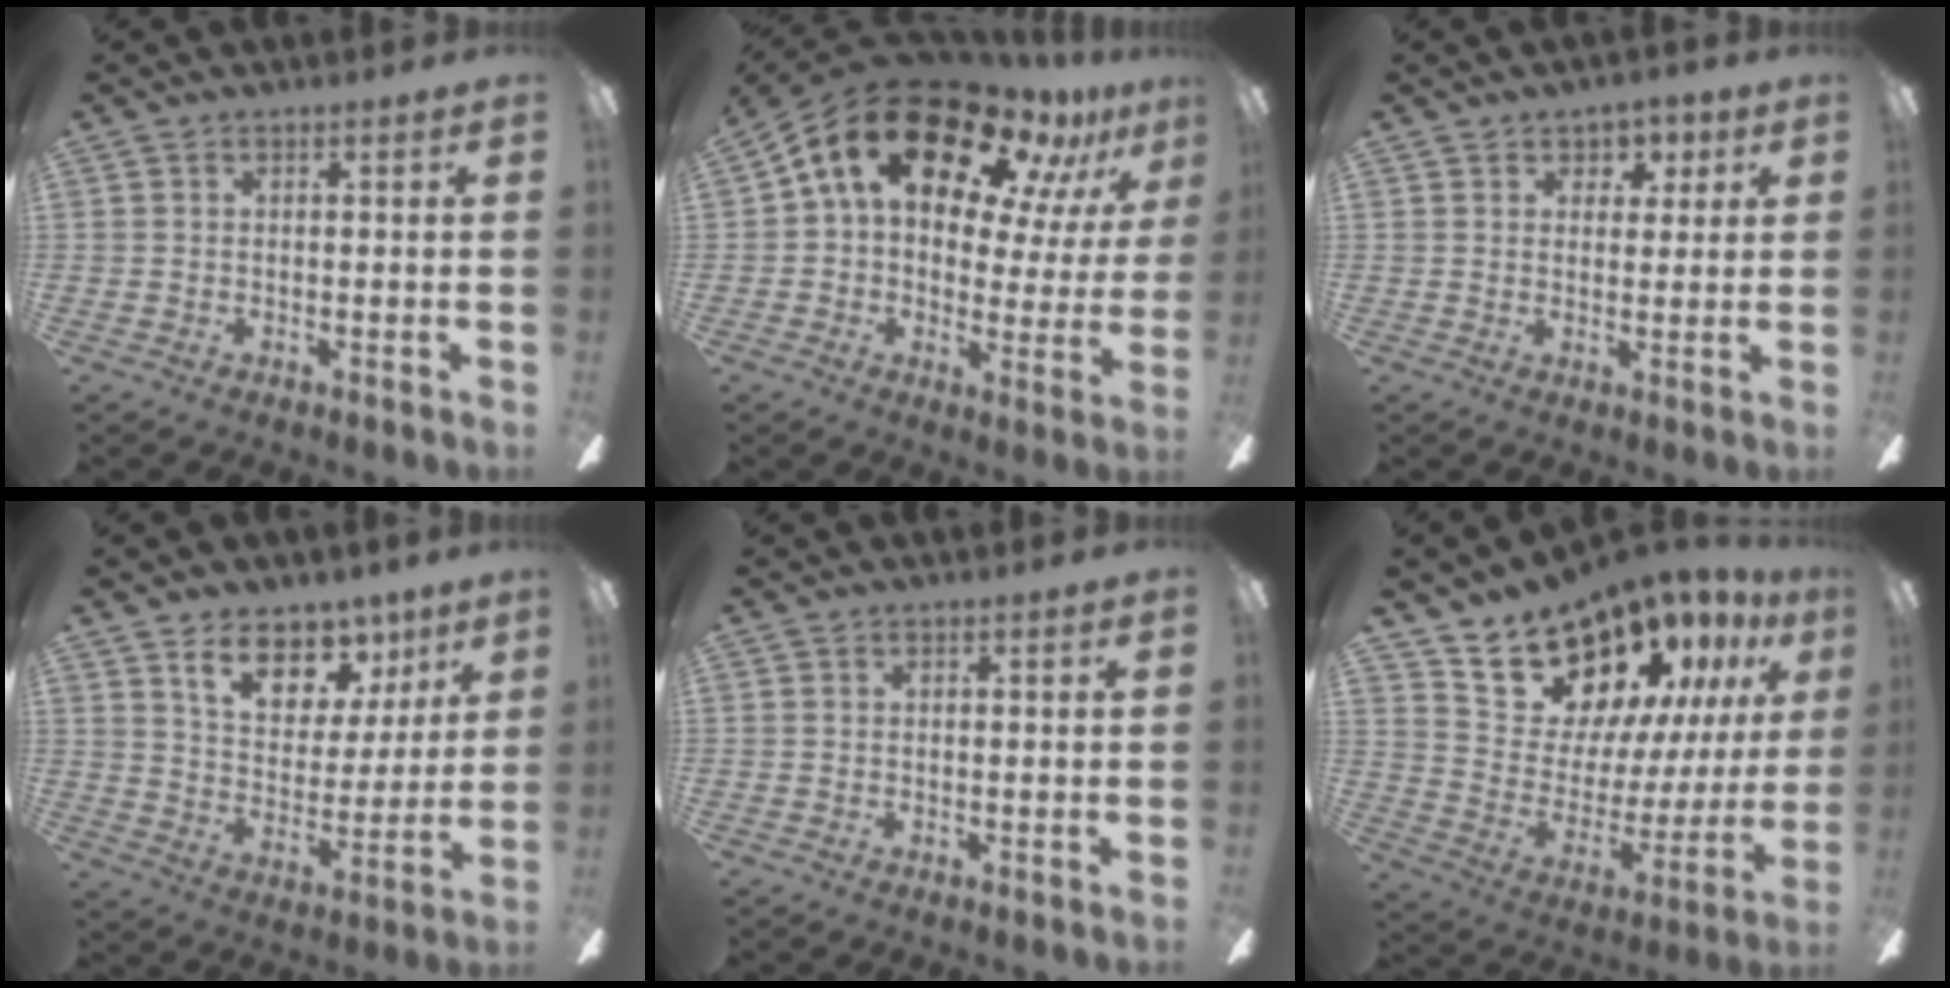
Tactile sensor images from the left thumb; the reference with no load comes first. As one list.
[{"total": 20.2, "force": [11.8, 11.0, 12.2], "torque": [-0.211, -0.069, 0.201]}, {"total": 4.0, "force": [2.0, 3.4, 0.9], "torque": [0.002, -0.006, 0.030]}, {"total": 13.1, "force": [9.1, 7.5, 5.6], "torque": [-0.086, -0.055, 0.167]}, {"total": 0.0}, {"total": 19.4, "force": [16.5, 9.2, 4.7], "torque": [-0.089, -0.133, 0.311]}]